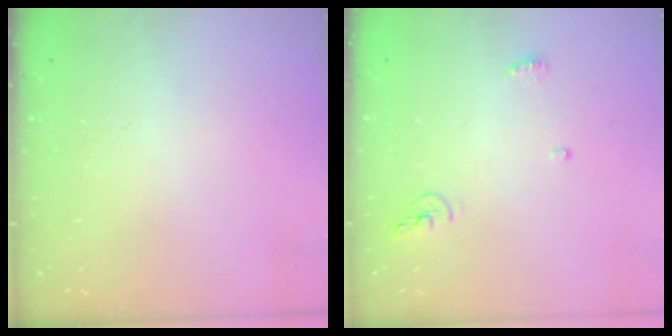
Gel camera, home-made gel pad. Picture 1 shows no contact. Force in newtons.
{"total": 5.2, "press": 5.0, "slide": 1.2}